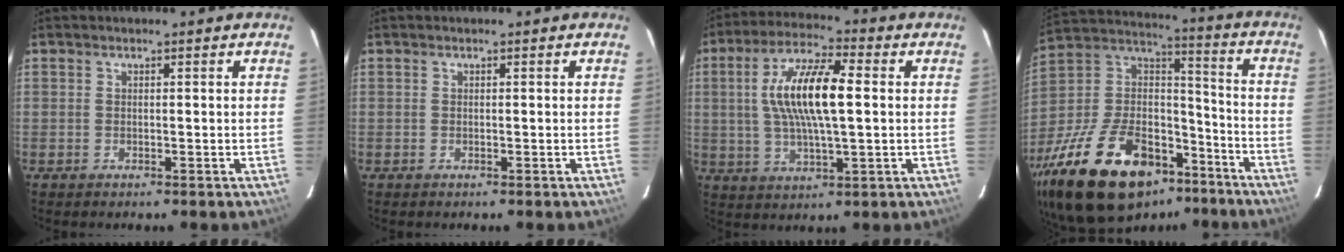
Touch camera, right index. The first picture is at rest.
{"total": 0.0}
{"total": 13.7, "force": [1.6, 3.9, 13.0], "torque": [-0.250, 0.012, 0.028]}
{"total": 32.6, "force": [-20.4, 16.4, 19.4], "torque": [-0.389, 0.007, -0.319]}